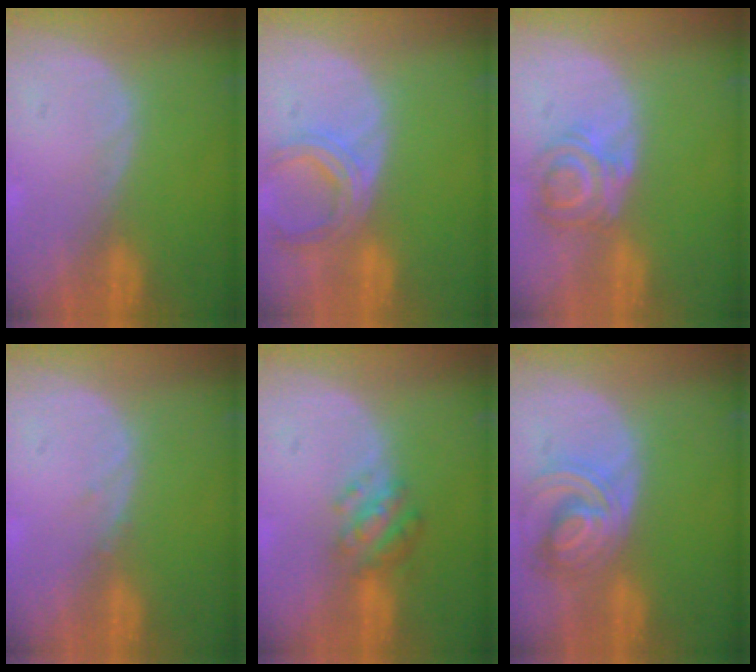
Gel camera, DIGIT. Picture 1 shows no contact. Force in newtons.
{"total": 5.8, "press": 5.6, "slide": 1.6}
{"total": 5.6, "press": 5.3, "slide": 1.8}
{"total": 0.6, "press": 0.6, "slide": 0.3}
{"total": 4.7, "press": 4.7, "slide": 0.4}
{"total": 7.2, "press": 6.8, "slide": 2.5}